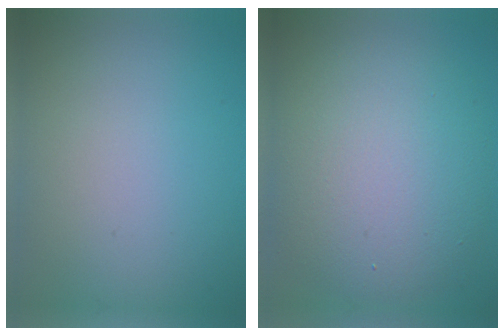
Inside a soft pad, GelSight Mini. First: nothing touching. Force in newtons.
{"total": 8.8, "press": 8.8, "slide": 0.7}